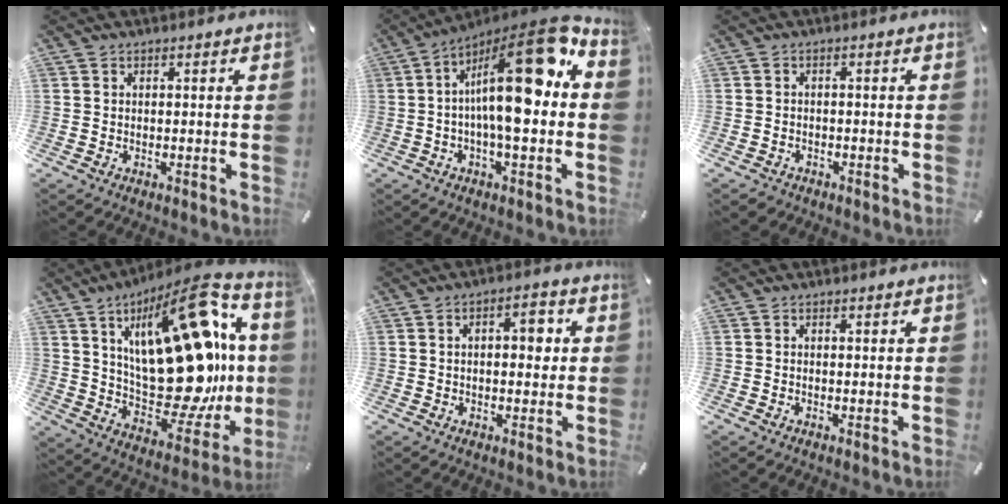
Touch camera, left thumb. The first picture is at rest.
{"total": 20.6, "force": [3.2, 6.3, 19.4], "torque": [-0.324, -0.033, 0.044]}
{"total": 1.6, "force": [-1.2, 1.1, 0.2], "torque": [-0.005, 0.008, -0.027]}
{"total": 32.4, "force": [5.9, 16.1, 27.5], "torque": [-0.427, -0.056, 0.110]}
{"total": 5.9, "force": [0.5, 3.1, 5.0], "torque": [-0.064, 0.004, 0.001]}
{"total": 0.6, "force": [-0.2, 0.1, 0.6], "torque": [-0.009, -0.003, -0.002]}